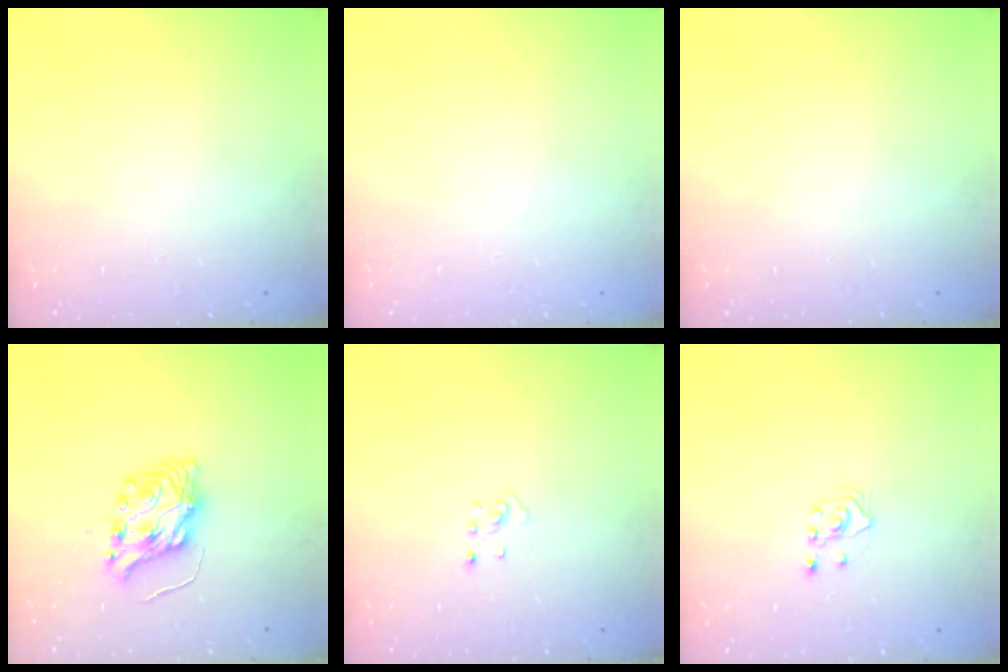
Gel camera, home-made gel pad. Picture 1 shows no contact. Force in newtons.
{"total": 0.0}
{"total": 0.0}
{"total": 8.1, "press": 8.0, "slide": 0.7}
{"total": 2.5, "press": 2.4, "slide": 0.5}
{"total": 2.0, "press": 1.8, "slide": 0.9}